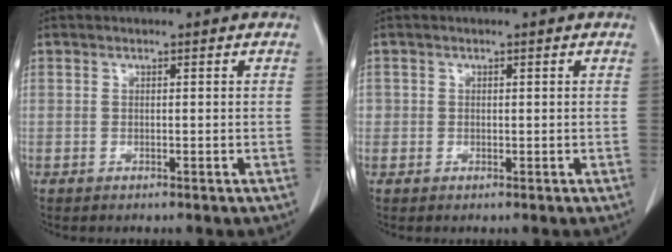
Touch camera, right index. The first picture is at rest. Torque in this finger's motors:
{"motor_torque": [0.09, -0.05, 0.01, 0.00]}